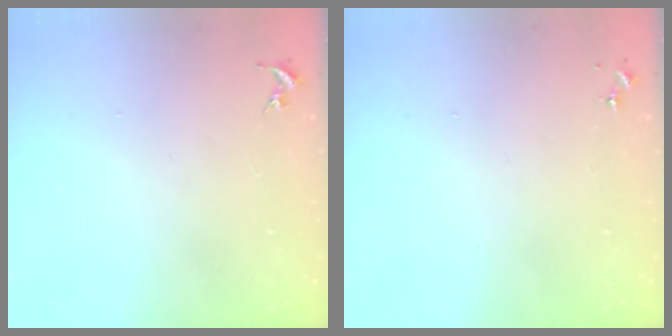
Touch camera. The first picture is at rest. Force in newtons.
{"total": 0.0}